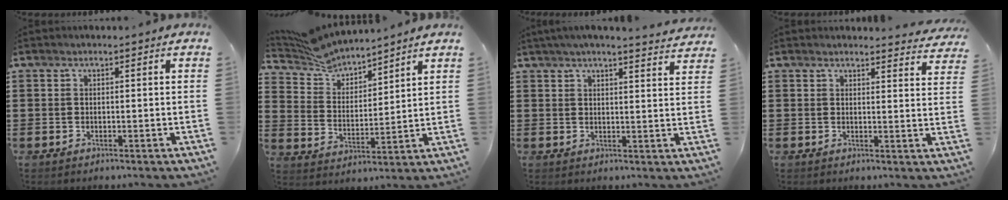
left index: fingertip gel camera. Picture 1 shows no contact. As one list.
[{"total": 5.8, "force": [5.7, 1.0, 0.5], "torque": [-0.040, -0.027, 0.101]}, {"total": 3.6, "force": [3.4, -0.3, 1.2], "torque": [-0.034, -0.011, 0.061]}, {"total": 2.5, "force": [2.5, 0.1, 0.1], "torque": [-0.002, -0.013, 0.047]}]